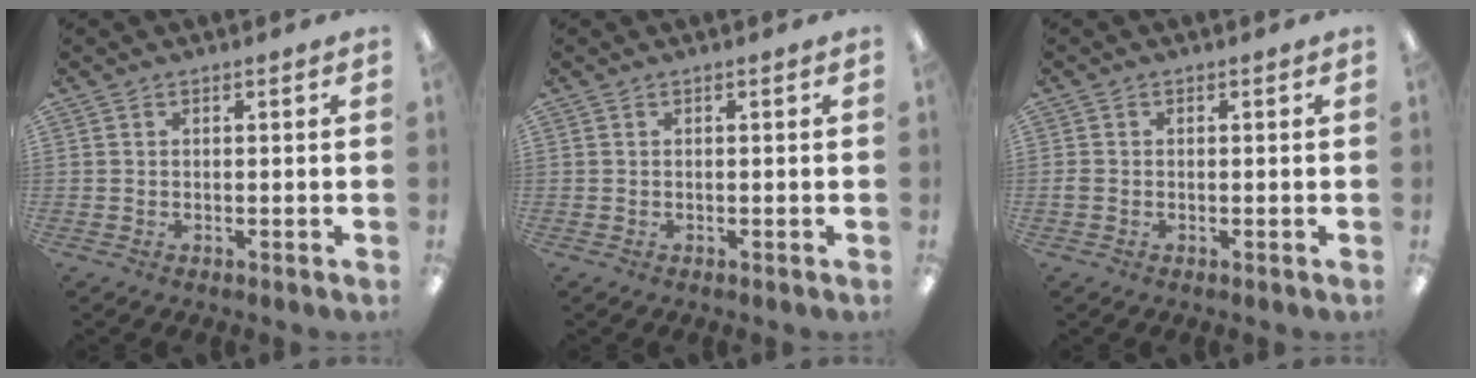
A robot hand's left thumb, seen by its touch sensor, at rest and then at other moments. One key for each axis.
{"total": 0.0}
{"total": 1.1, "fx": -0.3, "fy": 0.8, "fz": 0.6, "tx": -0.011, "ty": 0.002, "tz": -0.006}